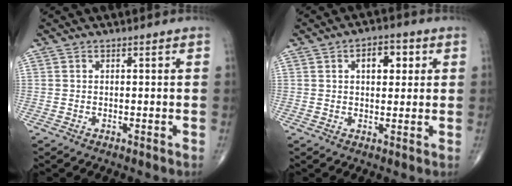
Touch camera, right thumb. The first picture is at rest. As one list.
[{"total": 6.1, "force": [1.9, 3.5, 4.6], "torque": [-0.045, 0.002, 0.025]}]